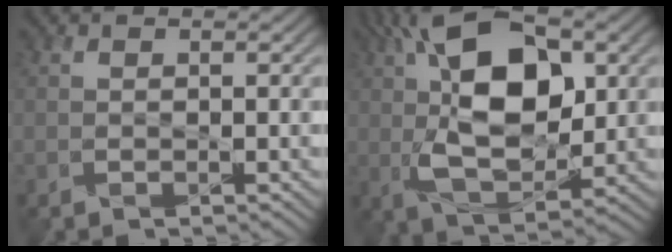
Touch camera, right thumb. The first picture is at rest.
{"total": 14.5, "force": [3.5, 7.3, 12.0], "torque": [-0.224, 0.011, 0.057]}